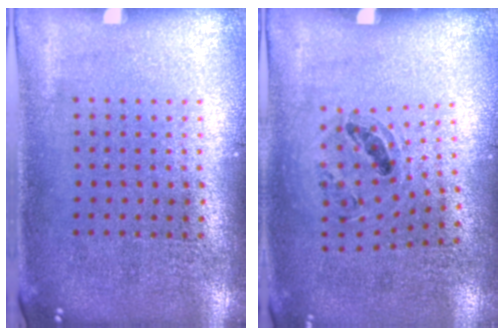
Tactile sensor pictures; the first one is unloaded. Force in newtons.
{"total": 1.0, "press": 0.8, "slide": 0.5}